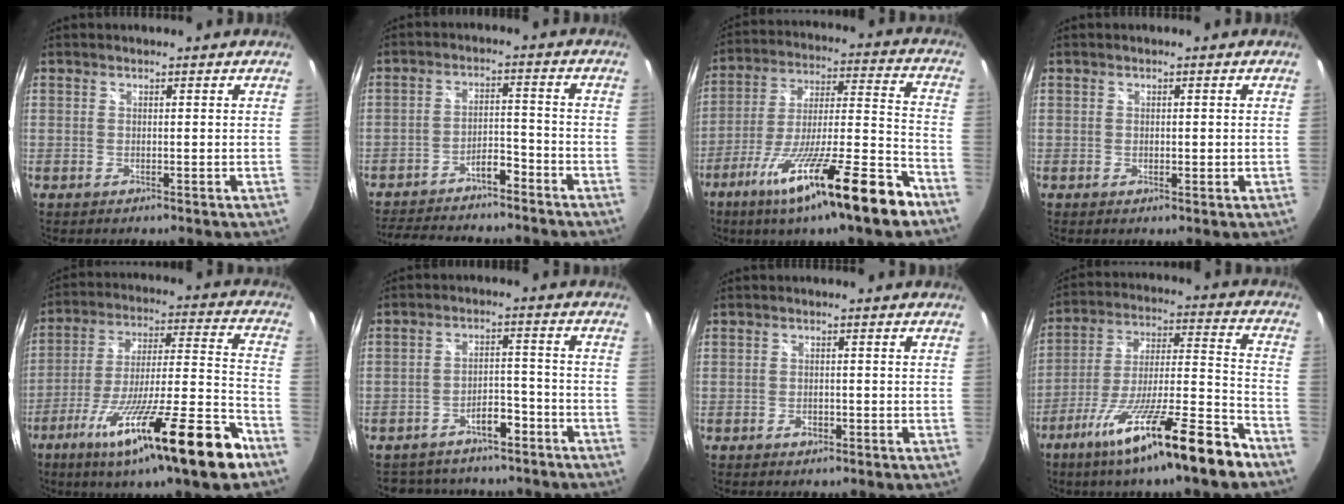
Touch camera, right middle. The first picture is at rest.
{"total": 12.3, "force": [-10.6, 3.3, 5.3], "torque": [-0.113, 0.020, -0.159]}
{"total": 22.2, "force": [-13.9, 1.7, 17.2], "torque": [-0.293, -0.035, -0.228]}
{"total": 1.0, "force": [-0.1, 0.6, 0.8], "torque": [-0.010, 0.002, -0.002]}
{"total": 24.5, "force": [-14.5, 2.2, 19.6], "torque": [-0.332, -0.050, -0.234]}
{"total": 12.9, "force": [-10.1, 6.5, 4.9], "torque": [-0.100, 0.031, -0.127]}
{"total": 1.6, "force": [-0.9, 1.1, 0.8], "torque": [-0.012, 0.002, -0.012]}
{"total": 20.8, "force": [-14.0, 1.4, 15.3], "torque": [-0.259, -0.026, -0.228]}